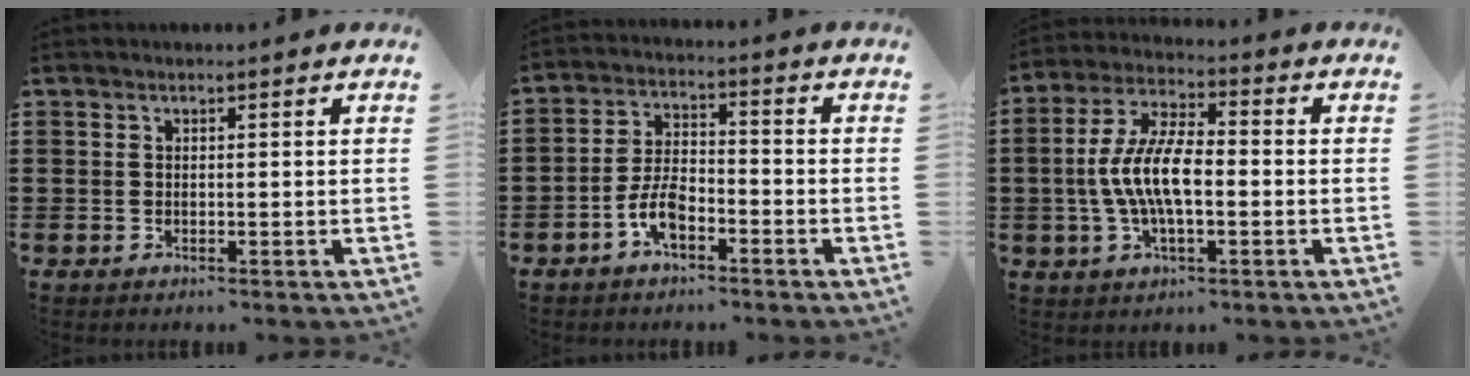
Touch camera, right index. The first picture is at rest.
{"total": 6.1, "force": [-3.2, 2.6, 4.5], "torque": [-0.108, 0.002, -0.068]}
{"total": 9.4, "force": [-1.3, 3.6, 8.6], "torque": [-0.198, -0.009, -0.032]}